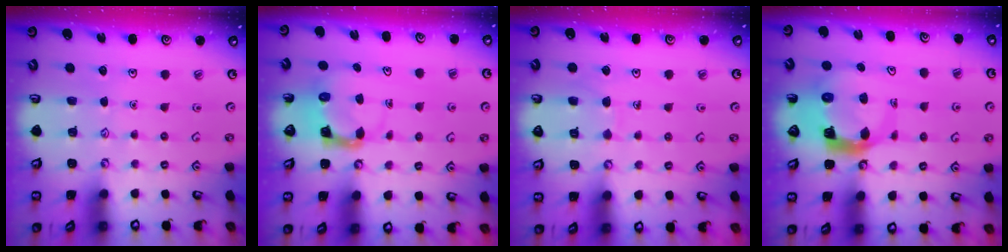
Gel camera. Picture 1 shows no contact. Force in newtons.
{"total": 3.7, "press": 3.7, "slide": 0.4}
{"total": 5.8, "press": 5.8, "slide": 0.6}
{"total": 7.1, "press": 7.1, "slide": 1.0}